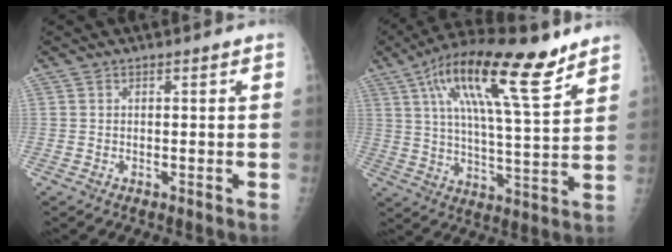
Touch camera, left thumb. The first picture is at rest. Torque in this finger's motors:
{"motor_torque": [0.45, 0.72, 1.96, -0.81, 0.52]}